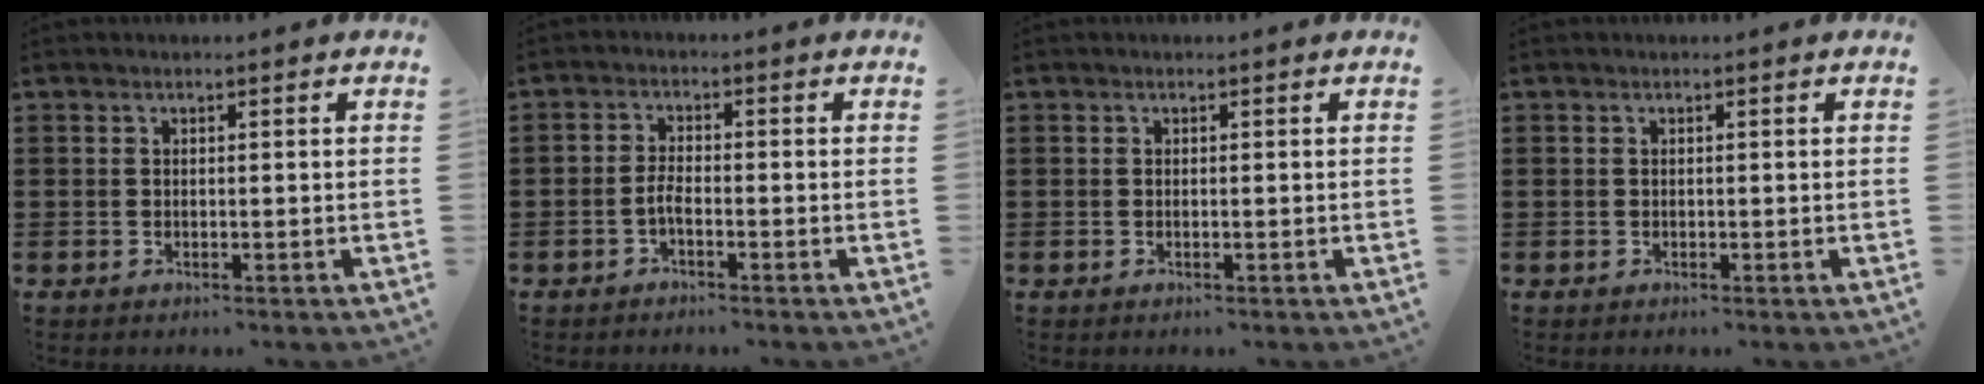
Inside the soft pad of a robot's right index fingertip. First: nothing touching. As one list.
[{"total": 2.2, "force": [-1.3, 0.7, 1.6], "torque": [-0.040, 0.000, -0.028]}, {"total": 0.0}, {"total": 0.0}]